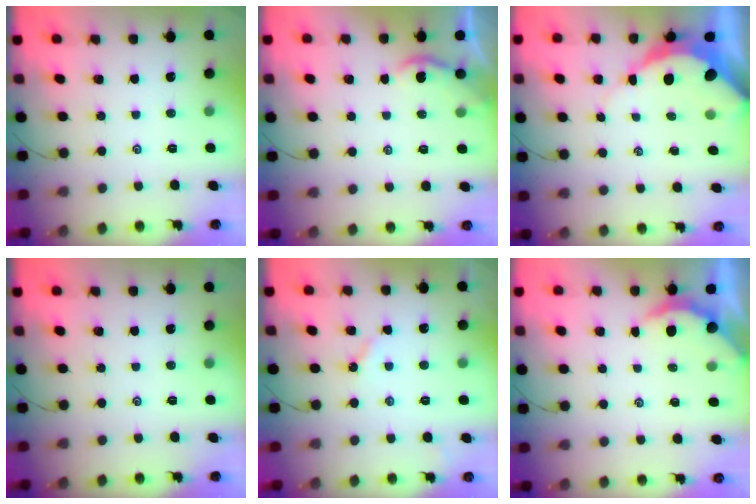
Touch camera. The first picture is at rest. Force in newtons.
{"total": 1.8, "press": 1.7, "slide": 0.5}
{"total": 8.7, "press": 8.6, "slide": 0.9}
{"total": 0.0}
{"total": 2.7, "press": 2.7, "slide": 0.3}
{"total": 2.4, "press": 2.3, "slide": 0.4}